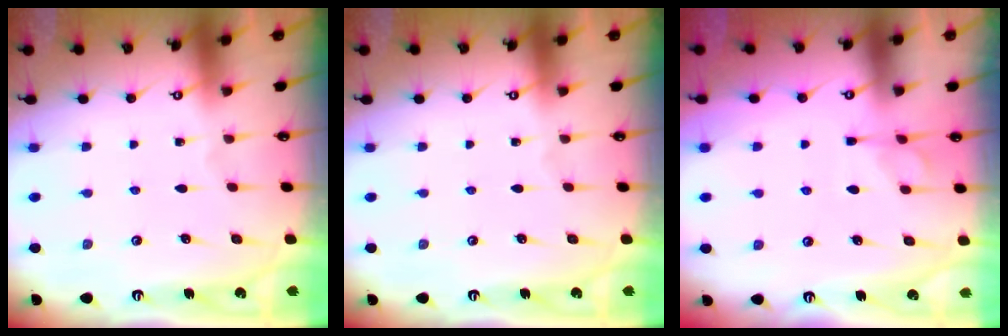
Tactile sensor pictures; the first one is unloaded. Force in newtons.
{"total": 0.0}
{"total": 1.9, "press": 1.2, "slide": 1.4}